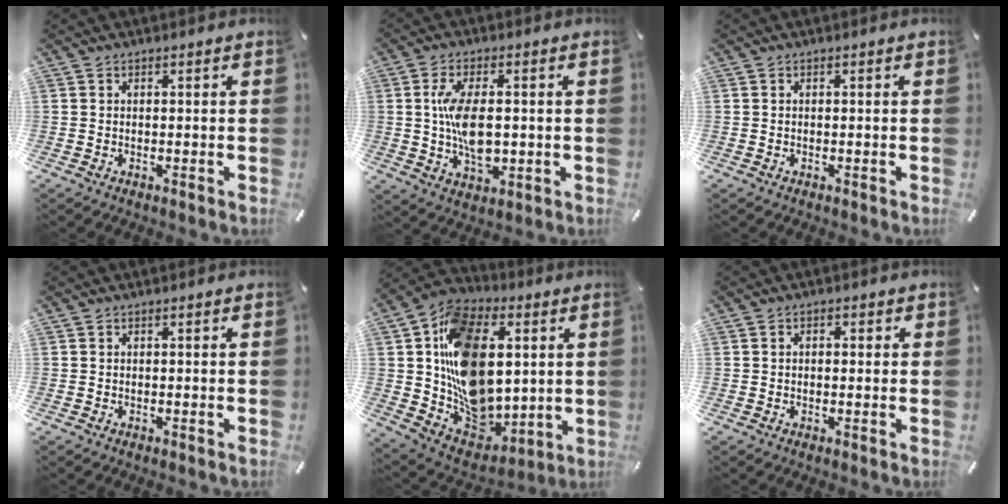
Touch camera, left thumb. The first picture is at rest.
{"total": 10.2, "force": [0.3, 5.5, 8.6], "torque": [-0.180, 0.000, 0.004]}
{"total": 0.0}
{"total": 0.0}
{"total": 21.5, "force": [3.7, 16.4, 13.4], "torque": [-0.239, -0.019, 0.075]}
{"total": 1.6, "force": [-0.2, 1.2, 1.1], "torque": [-0.012, 0.002, -0.006]}